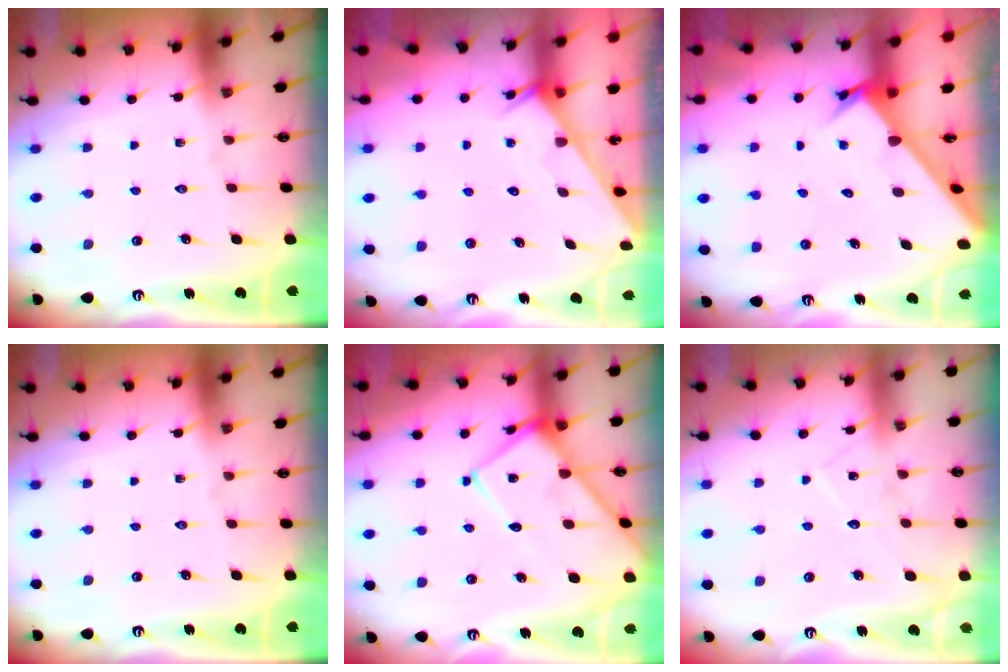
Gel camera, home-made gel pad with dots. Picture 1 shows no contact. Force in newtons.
{"total": 2.6, "press": 2.6, "slide": 0.2}
{"total": 2.6, "press": 2.6, "slide": 0.2}
{"total": 0.0}
{"total": 12.5, "press": 12.5, "slide": 1.2}
{"total": 8.5, "press": 8.5, "slide": 0.6}